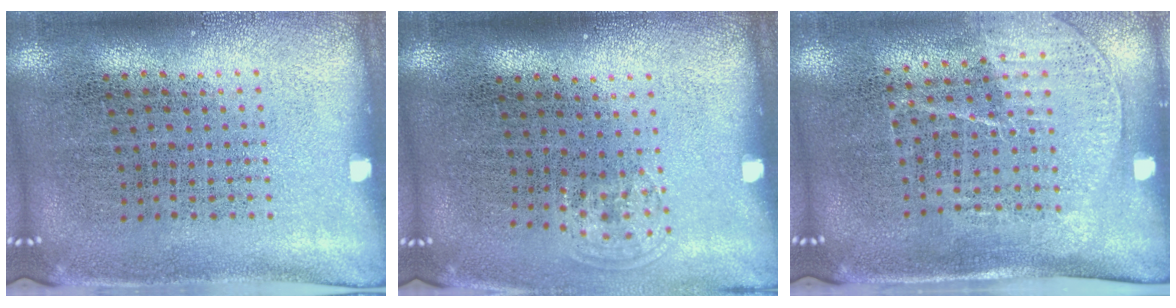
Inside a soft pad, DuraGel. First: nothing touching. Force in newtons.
{"total": 0.7, "press": 0.6, "slide": 0.4}
{"total": 1.5, "press": 1.3, "slide": 0.8}